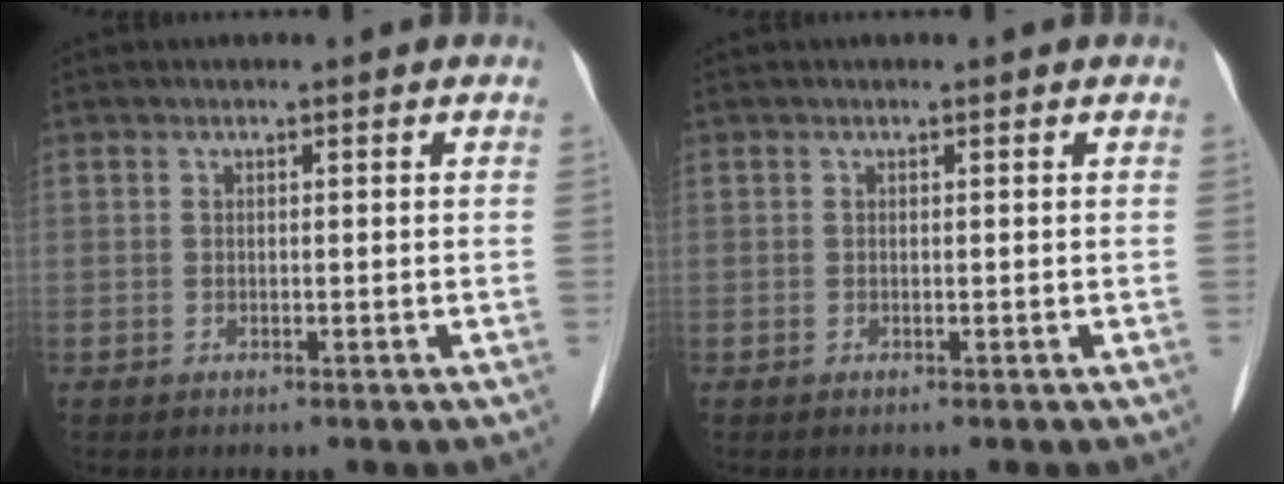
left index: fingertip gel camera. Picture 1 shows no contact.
{"total": 0.0}